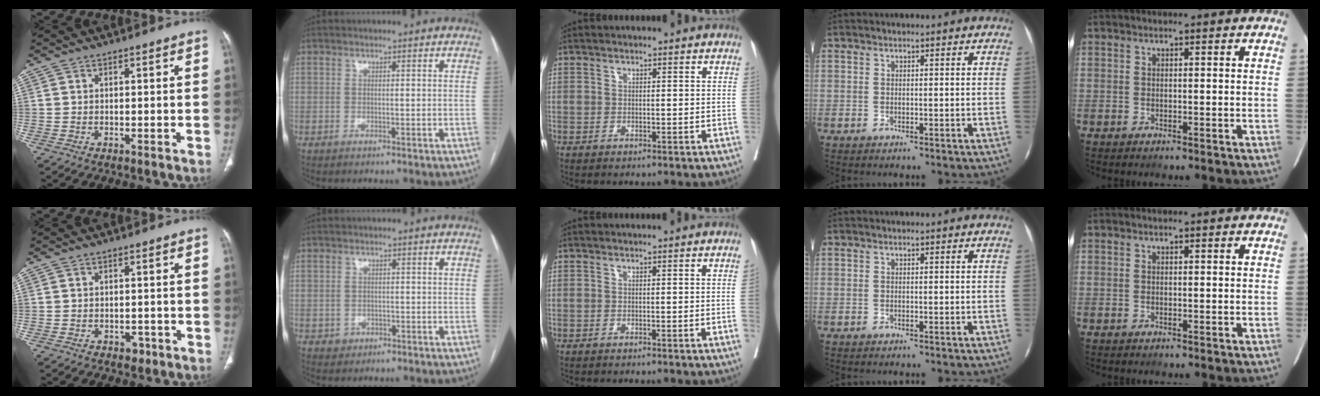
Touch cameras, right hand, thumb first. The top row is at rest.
{"thumb": {"total": 1.9, "force": [-1.0, 1.4, 0.7], "torque": [-0.002, 0.005, -0.010]}, "index": {"total": 1.7, "force": [-0.6, 1.6, 0.2], "torque": [0.001, 0.007, -0.004]}, "middle": {"total": 0.8, "force": [-0.2, -0.2, 0.7], "torque": [-0.008, 0.001, -0.004]}}